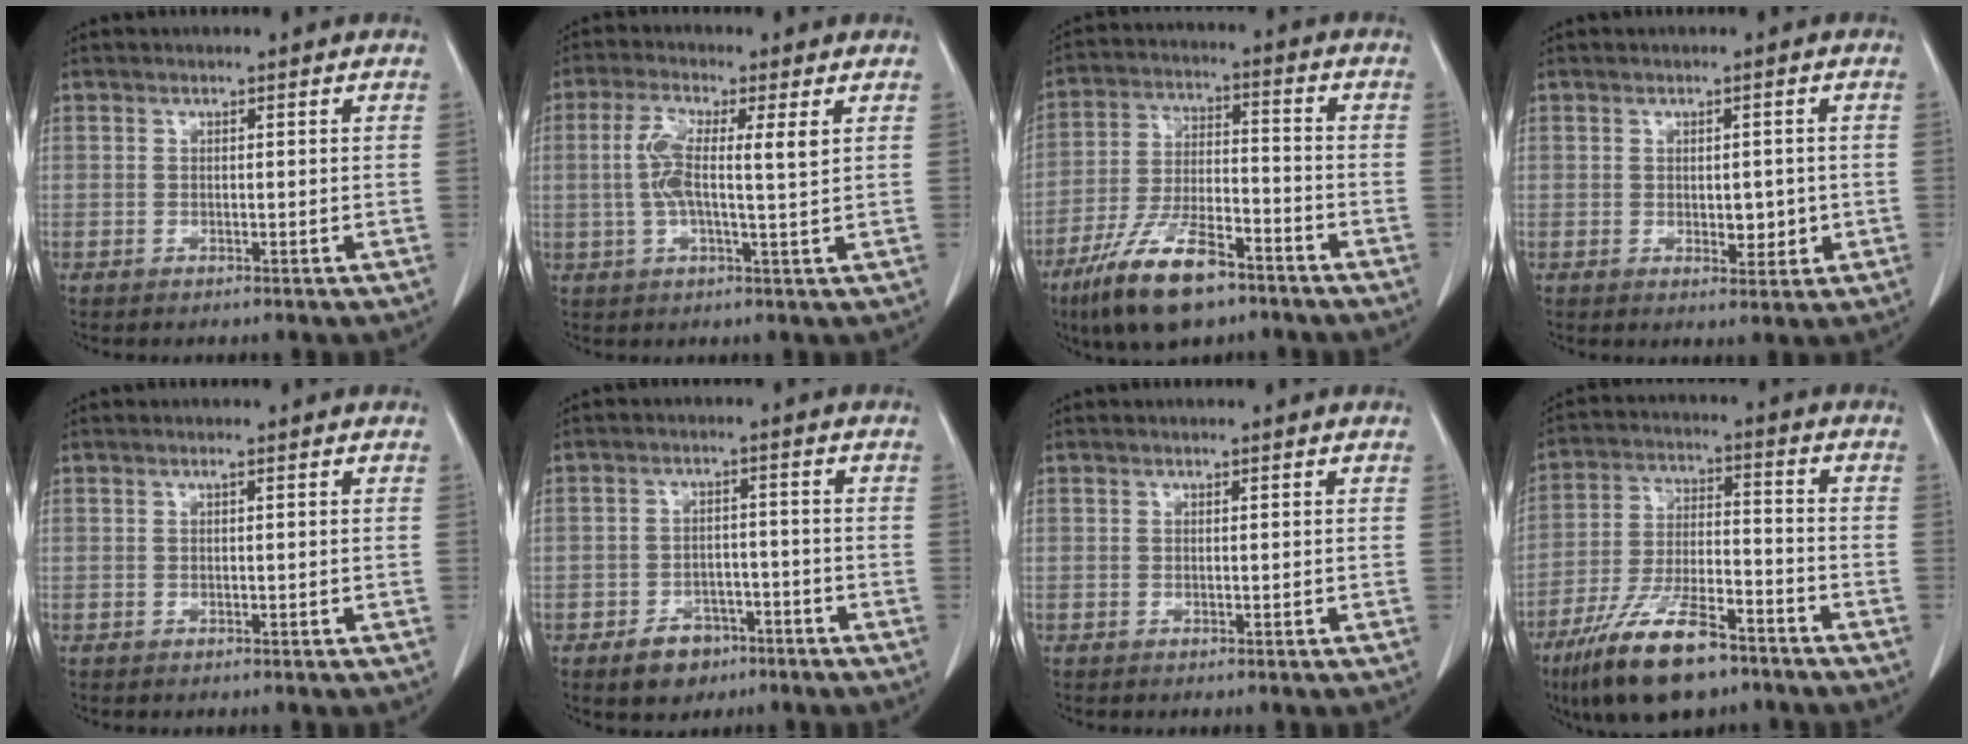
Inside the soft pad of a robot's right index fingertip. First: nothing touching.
{"total": 7.8, "force": [1.3, 1.3, 7.6], "torque": [-0.157, 0.012, 0.022]}
{"total": 14.5, "force": [-9.4, 4.6, 10.0], "torque": [-0.199, -0.010, -0.169]}
{"total": 4.2, "force": [-0.5, 2.3, 3.4], "torque": [-0.047, 0.002, 0.002]}
{"total": 0.7, "force": [0.2, 0.2, 0.6], "torque": [-0.013, 0.002, 0.005]}
{"total": 6.3, "force": [-3.8, 4.3, 2.5], "torque": [-0.041, 0.008, -0.052]}
{"total": 0.0}
{"total": 15.9, "force": [-10.7, 4.9, 10.7], "torque": [-0.221, -0.018, -0.193]}